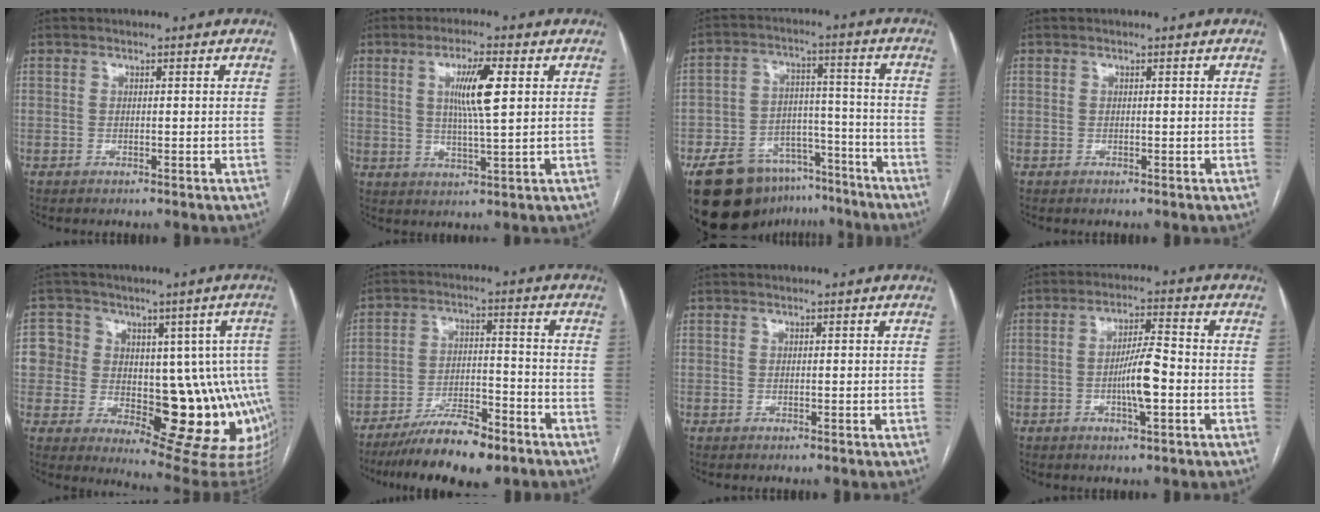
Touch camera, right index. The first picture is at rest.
{"total": 7.6, "force": [2.0, 0.4, 7.3], "torque": [-0.134, 0.000, 0.036]}
{"total": 16.1, "force": [-11.8, 8.9, 6.4], "torque": [-0.094, 0.045, -0.178]}
{"total": 0.0}
{"total": 15.6, "force": [-0.7, 10.9, 11.1], "torque": [-0.122, 0.031, 0.009]}
{"total": 11.3, "force": [-8.5, 2.8, 6.9], "torque": [-0.116, -0.007, -0.146]}
{"total": 0.0}
{"total": 6.7, "force": [-1.6, 1.0, 6.5], "torque": [-0.120, 0.004, -0.028]}